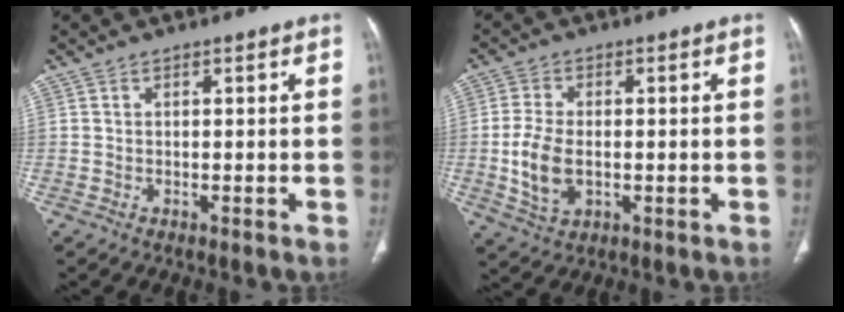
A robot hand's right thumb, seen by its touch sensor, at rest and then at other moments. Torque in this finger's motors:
{"motor_torque": [-0.29, 0.49, 0.61, 0.40, 0.20]}